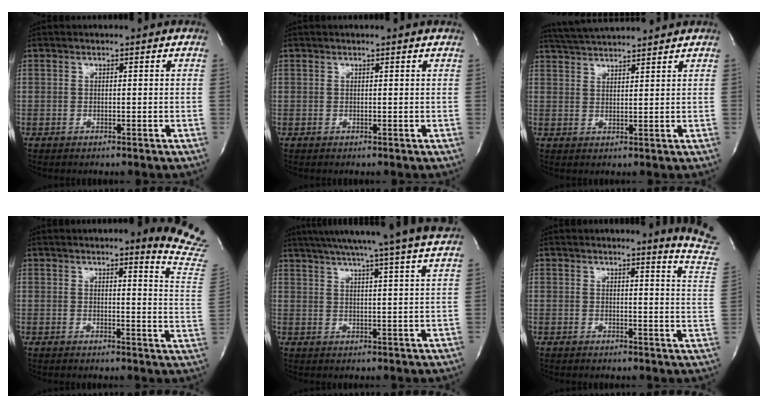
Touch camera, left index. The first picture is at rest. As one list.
[{"total": 0.9, "force": [0.8, -0.1, 0.4], "torque": [-0.012, 0.002, 0.014]}, {"total": 7.8, "force": [7.4, -0.5, 2.3], "torque": [-0.050, 0.028, 0.125]}, {"total": 10.9, "force": [9.9, -0.5, 4.6], "torque": [-0.039, -0.091, 0.083]}, {"total": 20.2, "force": [17.5, -1.5, 9.9], "torque": [-0.165, -0.013, 0.229]}, {"total": 9.1, "force": [8.8, -1.6, 1.7], "torque": [-0.014, -0.106, 0.071]}]